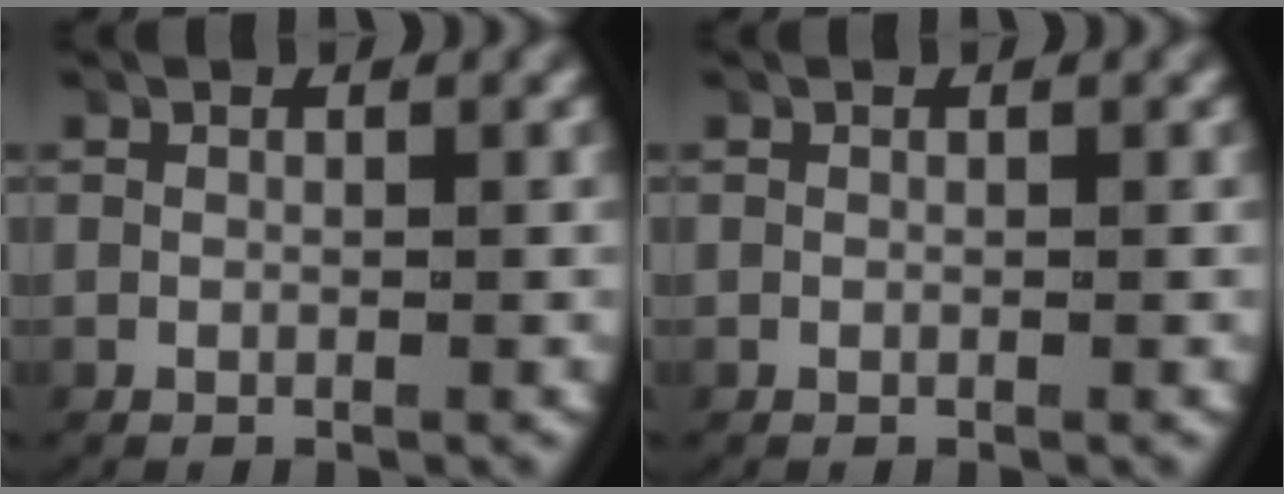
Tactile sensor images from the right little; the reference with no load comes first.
{"total": 0.0}